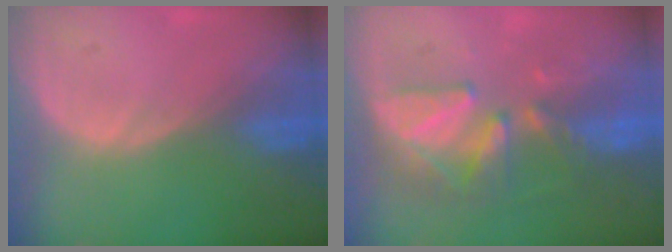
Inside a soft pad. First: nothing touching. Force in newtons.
{"total": 8.4, "press": 7.7, "slide": 3.4}